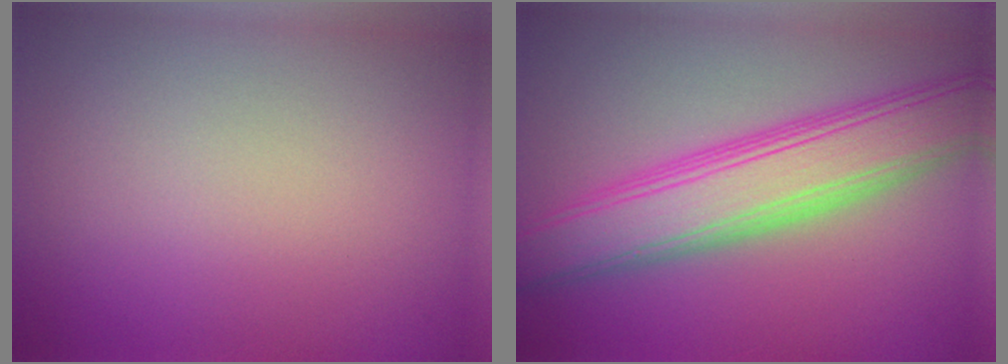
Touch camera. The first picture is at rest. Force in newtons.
{"total": 7.9, "press": 7.9, "slide": 0.2}